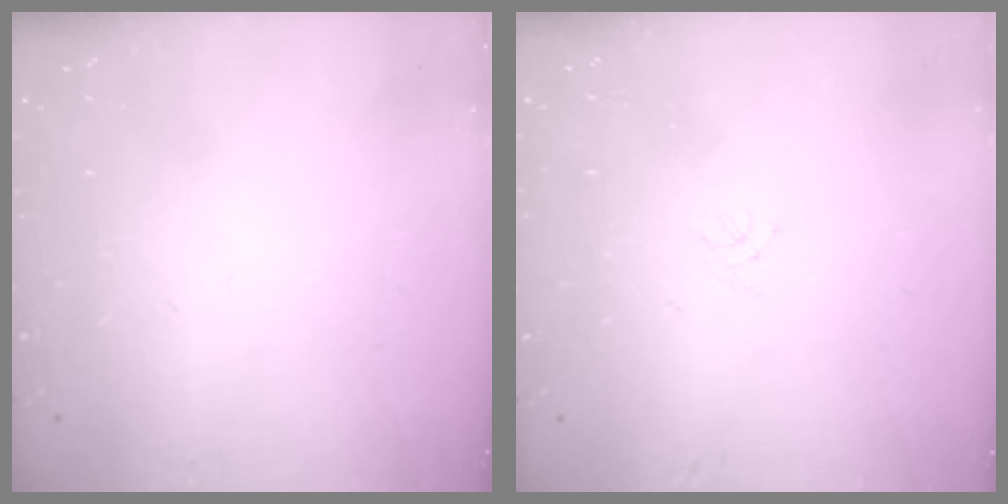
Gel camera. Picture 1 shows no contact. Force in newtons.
{"total": 1.5, "press": 1.4, "slide": 0.4}